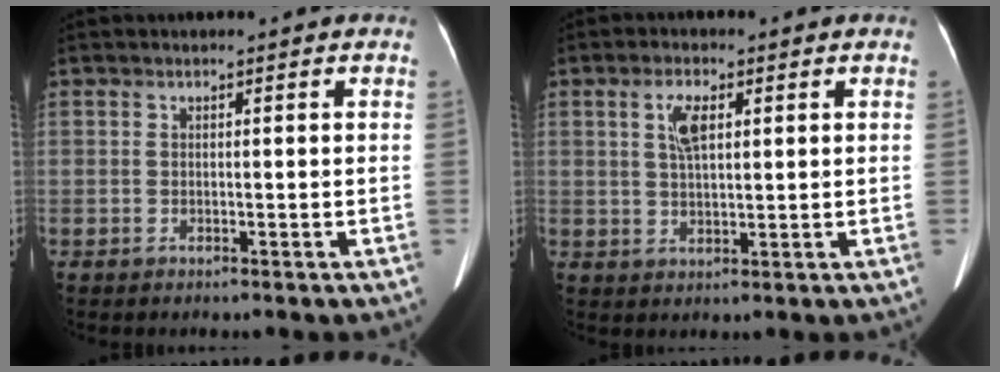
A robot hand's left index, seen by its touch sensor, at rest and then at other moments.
{"total": 4.2, "force": [1.5, 1.4, 3.7], "torque": [-0.073, 0.009, 0.030]}